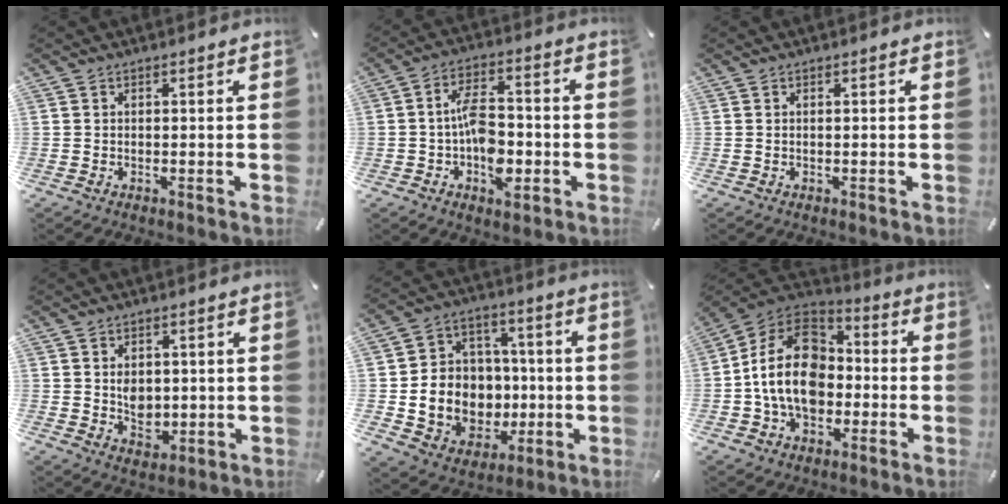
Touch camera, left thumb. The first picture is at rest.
{"total": 10.4, "force": [-2.6, 6.0, 8.0], "torque": [-0.138, 0.012, -0.046]}
{"total": 0.0}
{"total": 5.5, "force": [0.5, 4.7, 2.9], "torque": [-0.026, -0.002, 0.008]}
{"total": 12.9, "force": [-1.2, 12.2, 3.9], "torque": [-0.063, 0.005, -0.003]}
{"total": 16.7, "force": [-2.1, 13.0, 10.3], "torque": [-0.219, 0.027, -0.043]}